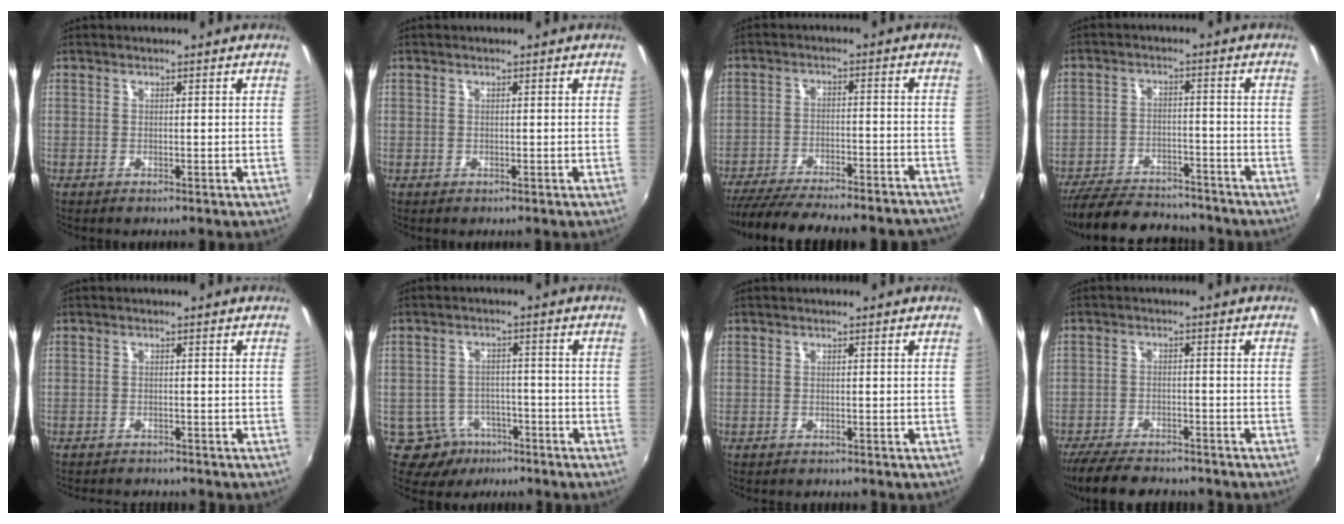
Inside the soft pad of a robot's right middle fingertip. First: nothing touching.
{"total": 0.0}
{"total": 27.6, "force": [-24.3, 5.9, 11.7], "torque": [-0.217, -0.021, -0.323]}
{"total": 16.3, "force": [-14.0, 5.5, 6.1], "torque": [-0.149, 0.000, -0.204]}
{"total": 3.9, "force": [-3.7, 1.0, 0.9], "torque": [-0.030, -0.012, -0.057]}
{"total": 6.3, "force": [-4.2, 4.6, 0.8], "torque": [-0.022, 0.020, -0.057]}
{"total": 1.0, "force": [-0.9, 0.3, 0.1], "torque": [-0.006, -0.003, -0.015]}
{"total": 11.2, "force": [-9.5, 3.7, 4.6], "torque": [-0.118, -0.017, -0.156]}